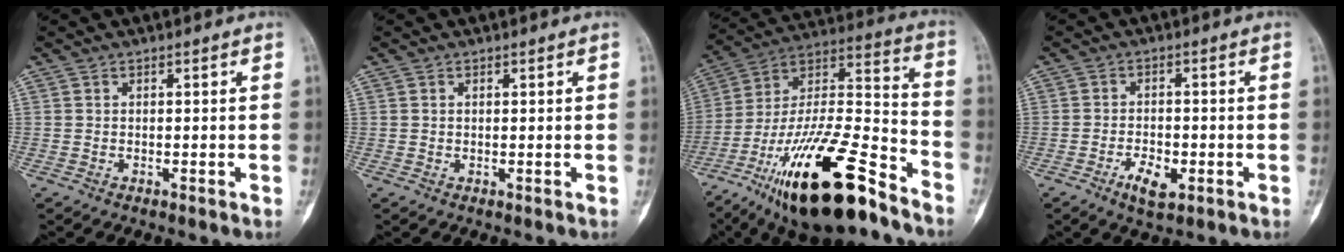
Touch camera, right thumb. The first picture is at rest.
{"total": 0.0}
{"total": 27.2, "force": [-16.7, 8.8, 19.5], "torque": [-0.352, 0.073, -0.287]}
{"total": 5.1, "force": [-2.3, 2.5, 3.8], "torque": [-0.059, 0.011, -0.037]}